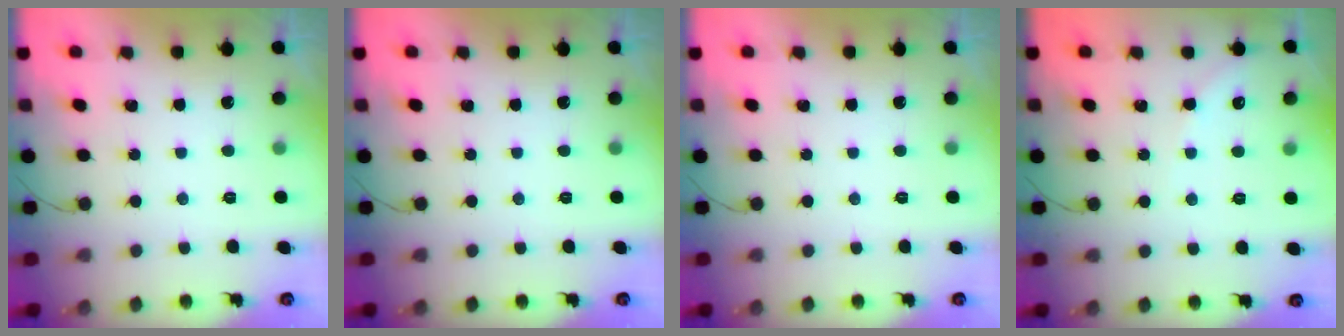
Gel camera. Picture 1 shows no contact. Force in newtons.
{"total": 0.0}
{"total": 0.0}
{"total": 3.0, "press": 3.0, "slide": 0.5}